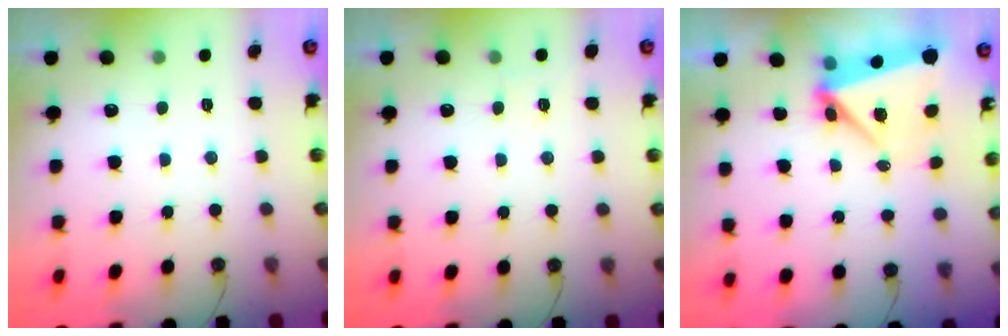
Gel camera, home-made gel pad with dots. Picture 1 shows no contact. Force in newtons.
{"total": 2.9, "press": 2.9, "slide": 0.7}
{"total": 6.1, "press": 5.9, "slide": 1.5}